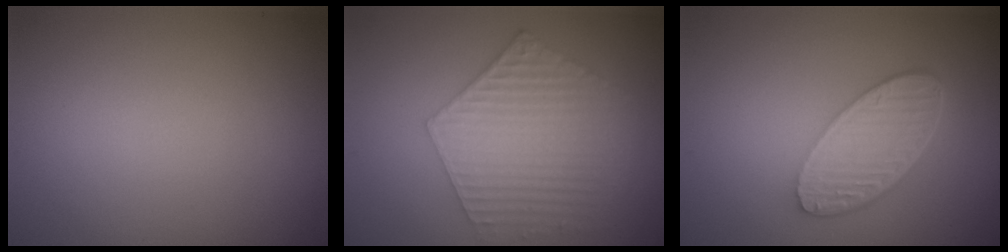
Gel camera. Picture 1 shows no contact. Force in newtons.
{"total": 6.0, "press": 4.4, "slide": 4.0}
{"total": 5.5, "press": 4.0, "slide": 3.8}